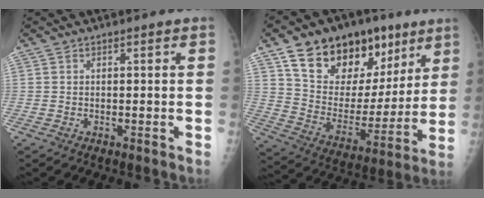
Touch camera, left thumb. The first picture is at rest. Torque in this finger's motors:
{"motor_torque": [1.23, 1.40, 1.32, -1.45, 0.28]}